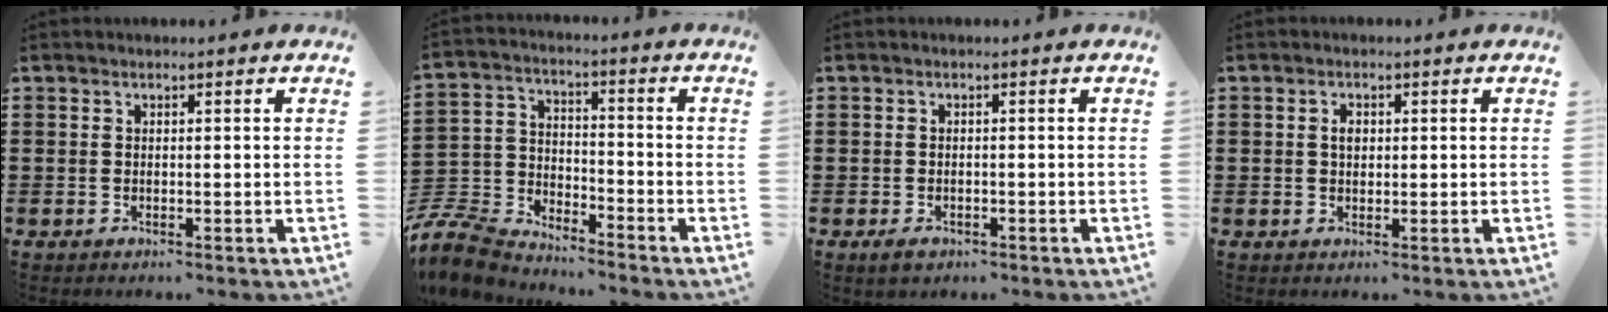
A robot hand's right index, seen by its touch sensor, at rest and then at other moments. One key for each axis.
{"total": 8.0, "fx": -7.7, "fy": 1.8, "fz": 1.2, "tx": -0.058, "ty": 0.002, "tz": -0.165}
{"total": 1.3, "fx": -0.9, "fy": 0.7, "fz": 0.5, "tx": -0.012, "ty": 0.000, "tz": -0.019}
{"total": 1.8, "fx": 0.3, "fy": 1.1, "fz": 1.3, "tx": -0.028, "ty": 0.007, "tz": 0.005}